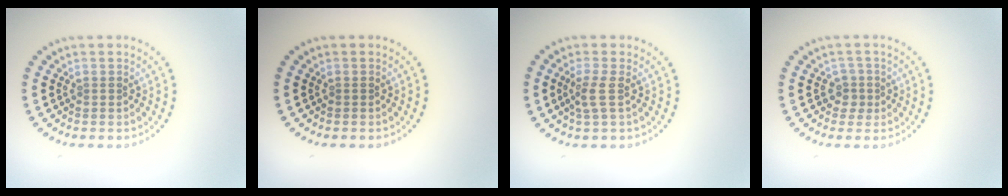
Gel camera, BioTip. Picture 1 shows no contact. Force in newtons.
{"total": 0.0}
{"total": 1.9, "press": 1.5, "slide": 1.1}
{"total": 1.7, "press": 1.3, "slide": 1.0}